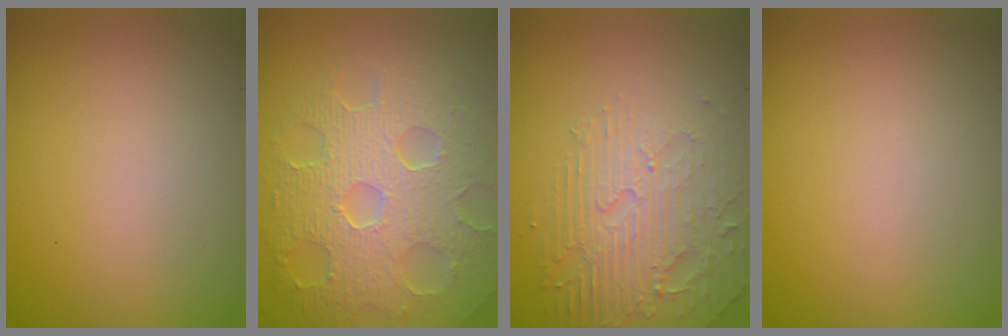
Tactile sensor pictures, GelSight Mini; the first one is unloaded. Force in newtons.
{"total": 8.7, "press": 6.1, "slide": 6.1}
{"total": 4.4, "press": 3.9, "slide": 2.1}
{"total": 0.0}